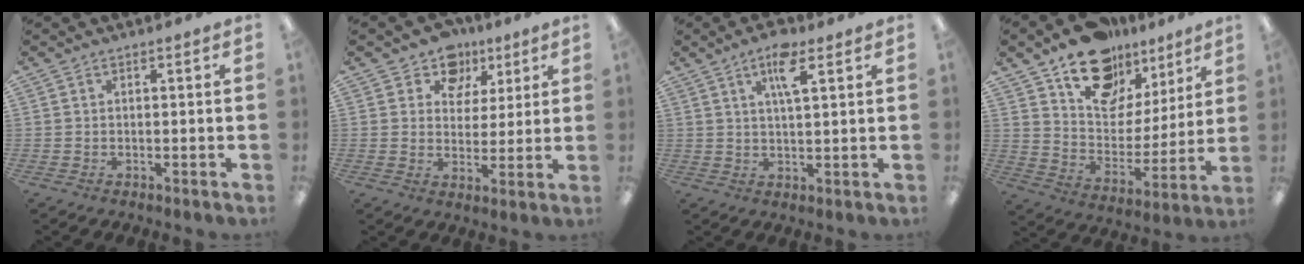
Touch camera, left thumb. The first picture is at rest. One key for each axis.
{"total": 8.9, "fx": 5.7, "fy": 6.5, "fz": 1.7, "tx": -0.033, "ty": -0.038, "tz": 0.104}
{"total": 6.7, "fx": 3.7, "fy": 1.8, "fz": 5.3, "tx": -0.092, "ty": -0.002, "tz": 0.058}
{"total": 17.0, "fx": 12.4, "fy": 10.0, "fz": 6.1, "tx": -0.103, "ty": -0.083, "tz": 0.225}